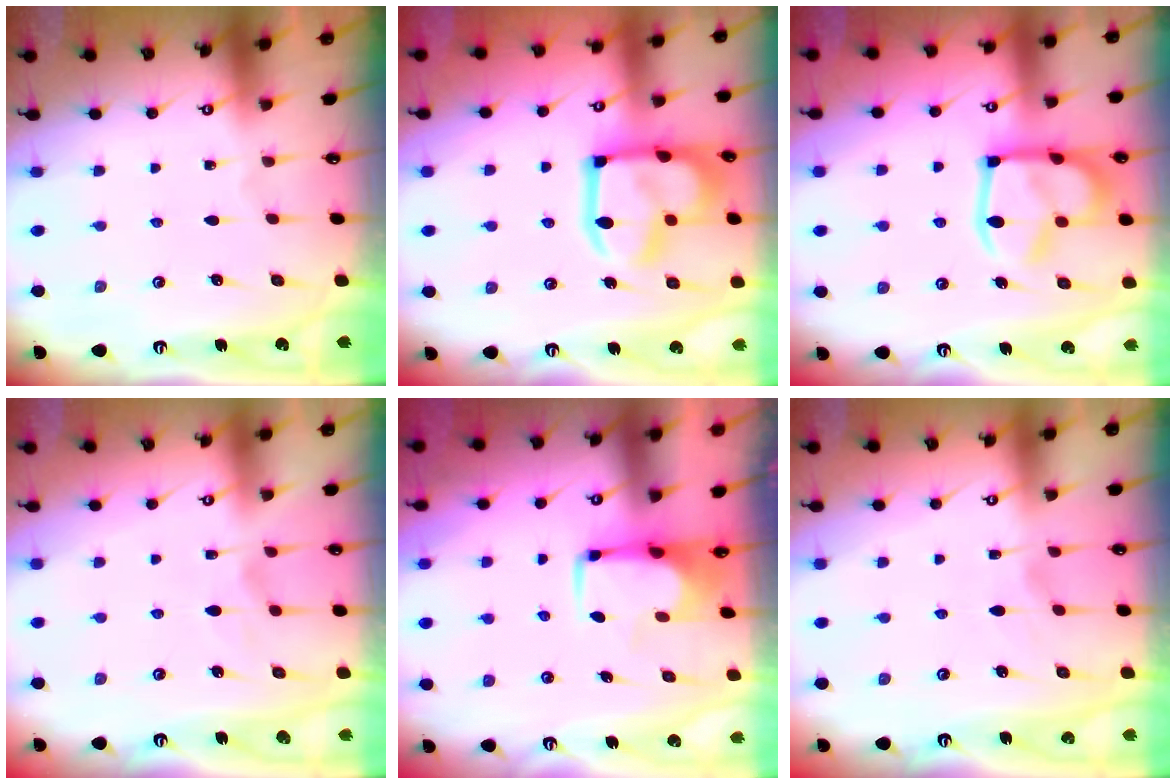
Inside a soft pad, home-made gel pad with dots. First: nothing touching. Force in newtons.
{"total": 20.2, "press": 20.2, "slide": 1.5}
{"total": 14.0, "press": 13.9, "slide": 1.7}
{"total": 1.7, "press": 1.2, "slide": 1.2}
{"total": 0.6, "press": 0.6, "slide": 0.2}
{"total": 0.9, "press": 0.2, "slide": 0.9}